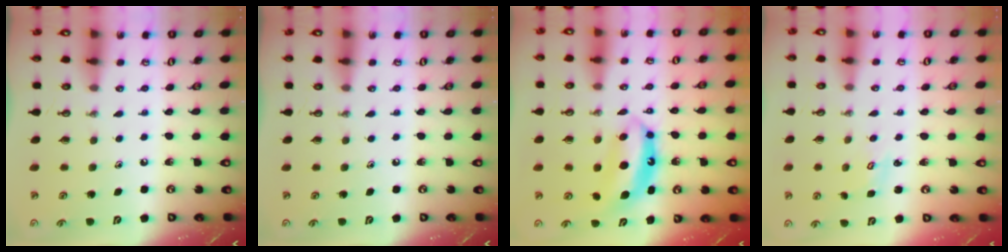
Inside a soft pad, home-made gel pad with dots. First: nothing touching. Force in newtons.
{"total": 0.0}
{"total": 7.8, "press": 7.8, "slide": 0.5}
{"total": 1.8, "press": 1.8, "slide": 0.2}